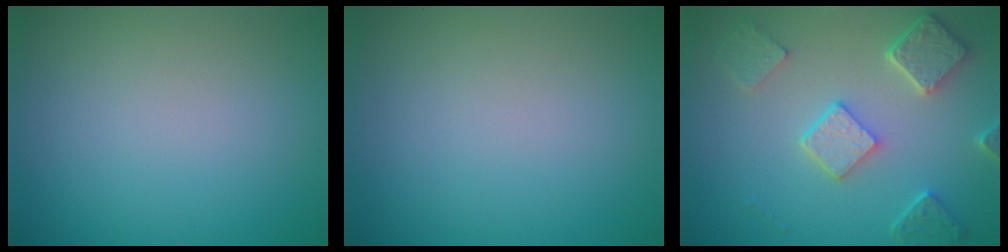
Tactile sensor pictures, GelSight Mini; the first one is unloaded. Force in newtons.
{"total": 0.0}
{"total": 4.9, "press": 4.0, "slide": 2.9}